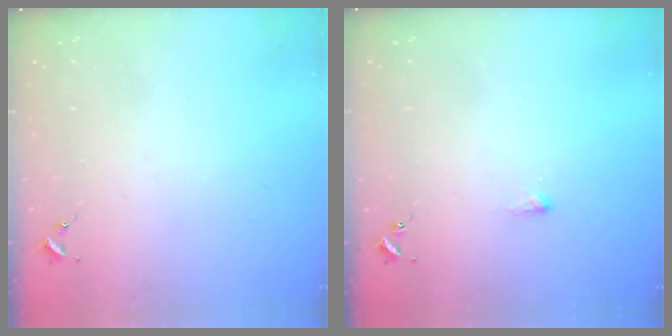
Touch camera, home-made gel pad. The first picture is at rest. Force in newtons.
{"total": 2.7, "press": 2.7, "slide": 0.5}